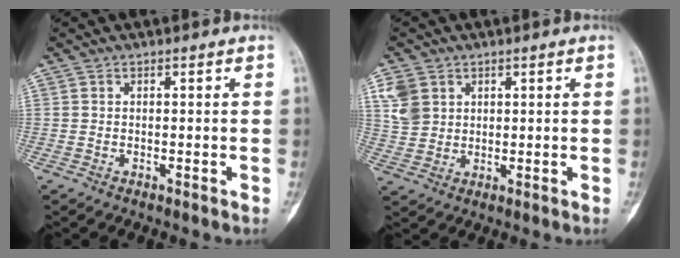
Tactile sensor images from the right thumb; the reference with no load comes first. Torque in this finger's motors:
{"motor_torque": [-0.73, 1.04, 0.18, 0.00, 0.01]}